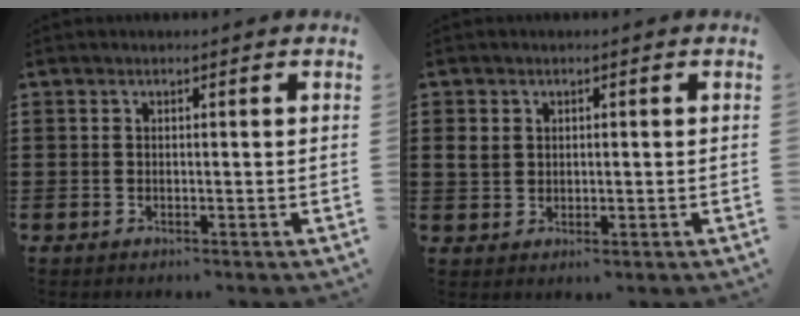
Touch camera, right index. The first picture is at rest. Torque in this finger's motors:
{"motor_torque": [0.56, 0.31, 0.07, 0.03]}